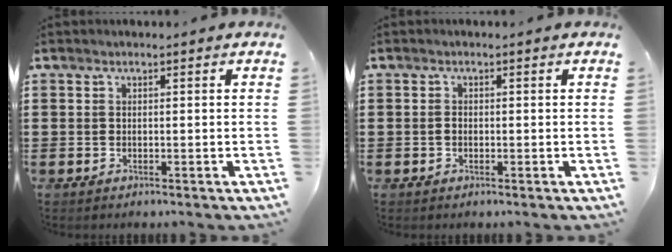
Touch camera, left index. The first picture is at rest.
{"total": 1.0, "force": [-0.2, 0.6, 0.8], "torque": [-0.017, 0.002, -0.004]}